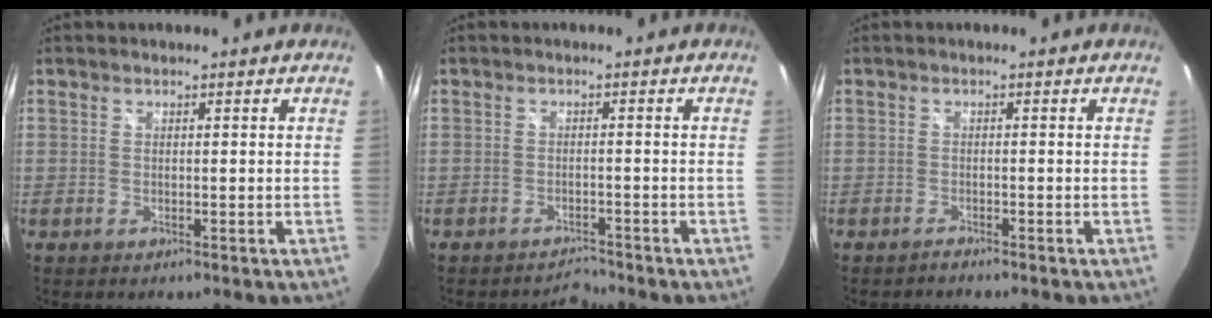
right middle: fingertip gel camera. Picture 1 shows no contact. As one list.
[{"total": 2.3, "force": [-2.3, 0.2, -0.2], "torque": [0.002, 0.000, -0.040]}, {"total": 0.9, "force": [-0.9, -0.1, 0.1], "torque": [-0.002, -0.003, -0.016]}]